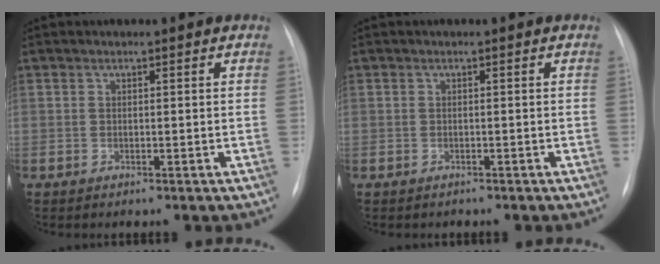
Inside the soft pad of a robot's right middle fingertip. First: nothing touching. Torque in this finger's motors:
{"motor_torque": [-1.33, -0.21, -0.40, -0.11]}